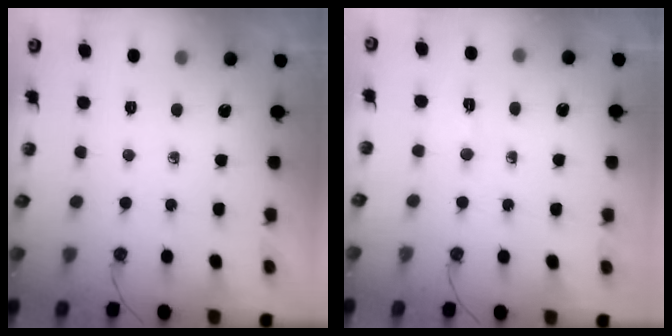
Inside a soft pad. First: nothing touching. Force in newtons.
{"total": 2.6, "press": 2.6, "slide": 0.6}